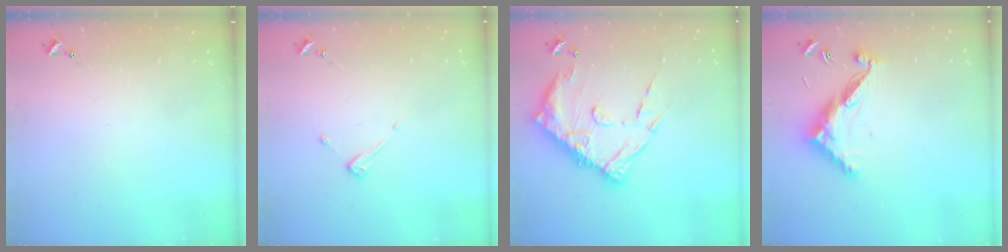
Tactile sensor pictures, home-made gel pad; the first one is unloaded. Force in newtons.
{"total": 3.8, "press": 3.8, "slide": 0.4}
{"total": 17.5, "press": 17.4, "slide": 2.0}
{"total": 12.4, "press": 12.4, "slide": 0.2}